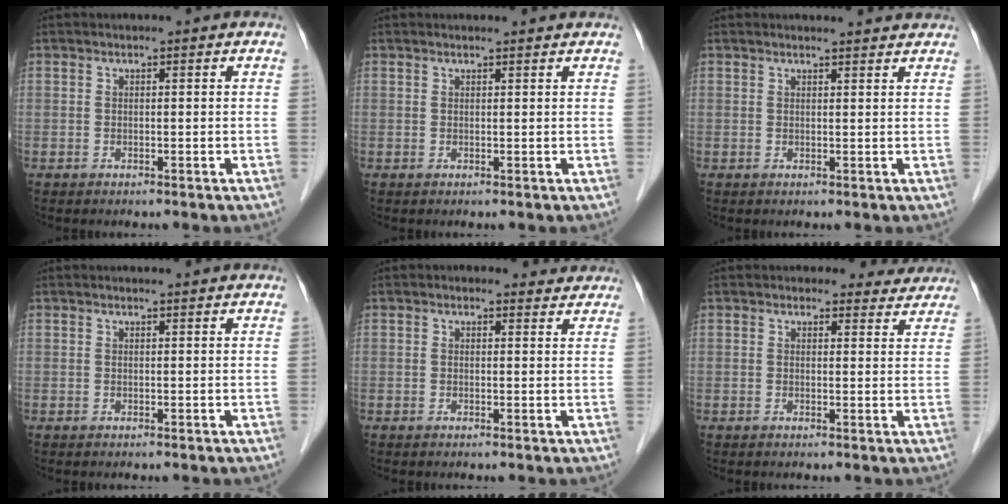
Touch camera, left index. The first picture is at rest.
{"total": 1.8, "force": [1.8, 0.0, 0.4], "torque": [-0.011, 0.008, 0.022]}
{"total": 4.0, "force": [3.9, 0.4, 0.8], "torque": [-0.015, 0.007, 0.039]}
{"total": 1.4, "force": [1.4, 0.0, 0.3], "torque": [-0.011, 0.008, 0.019]}
{"total": 2.5, "force": [2.1, 1.2, 0.2], "torque": [-0.001, 0.005, 0.014]}
{"total": 4.9, "force": [4.5, 1.9, -0.3], "torque": [0.022, -0.006, 0.032]}